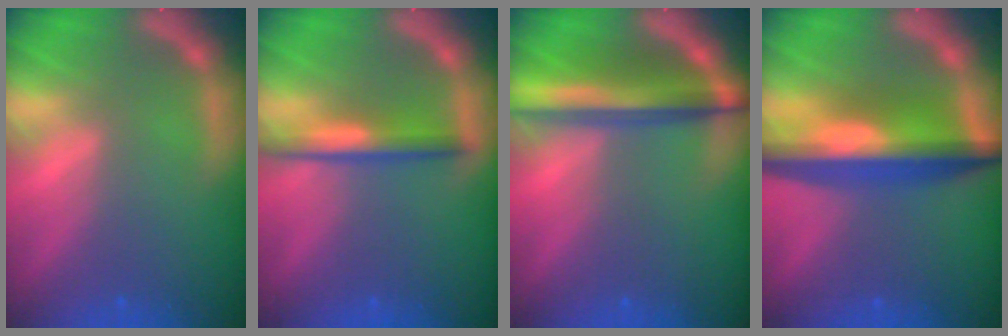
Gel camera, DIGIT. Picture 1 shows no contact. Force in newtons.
{"total": 3.5}
{"total": 7.1}
{"total": 9.1}